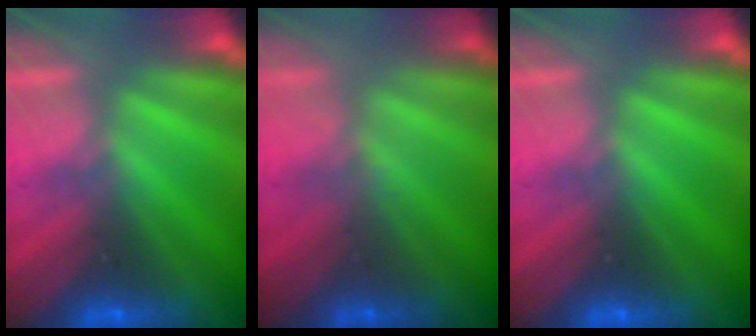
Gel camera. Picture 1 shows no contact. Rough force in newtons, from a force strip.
{"total": 1.6}
{"total": 0.0}